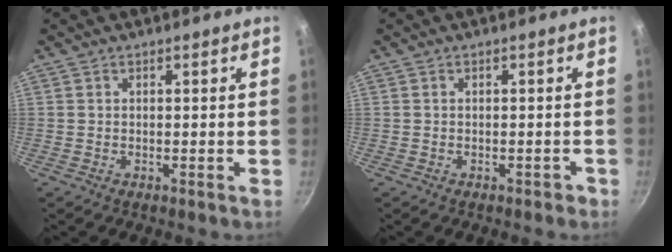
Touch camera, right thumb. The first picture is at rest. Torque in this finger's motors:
{"motor_torque": [-0.33, -0.08, -0.33, 0.08, 0.02]}